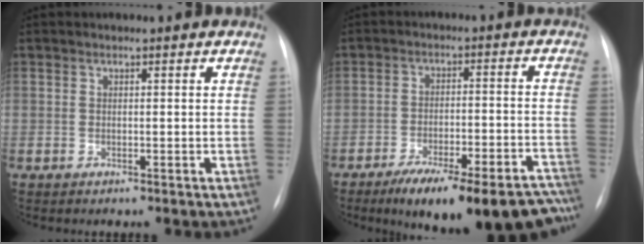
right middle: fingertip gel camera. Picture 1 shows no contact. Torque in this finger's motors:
{"motor_torque": [1.09, -1.04, 0.27, 0.11]}